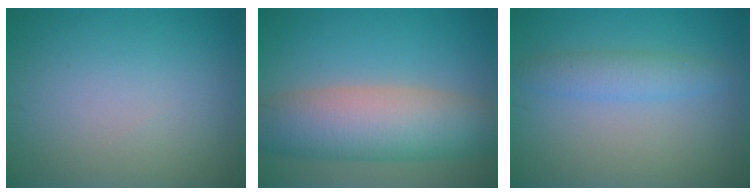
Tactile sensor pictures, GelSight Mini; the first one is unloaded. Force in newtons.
{"total": 8.8, "press": 8.7, "slide": 0.7}
{"total": 2.5, "press": 2.5, "slide": 0.2}